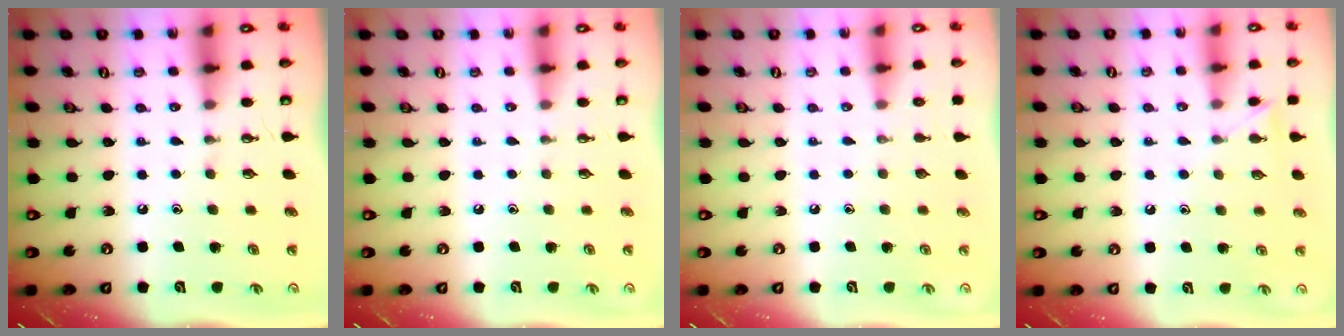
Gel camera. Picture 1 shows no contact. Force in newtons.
{"total": 0.0}
{"total": 0.0}
{"total": 6.1, "press": 6.1, "slide": 0.5}